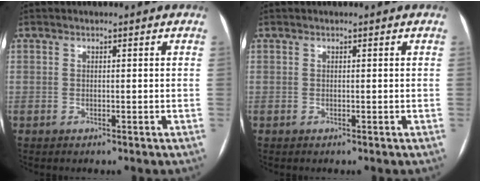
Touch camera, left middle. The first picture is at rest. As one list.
[{"total": 0.0}]